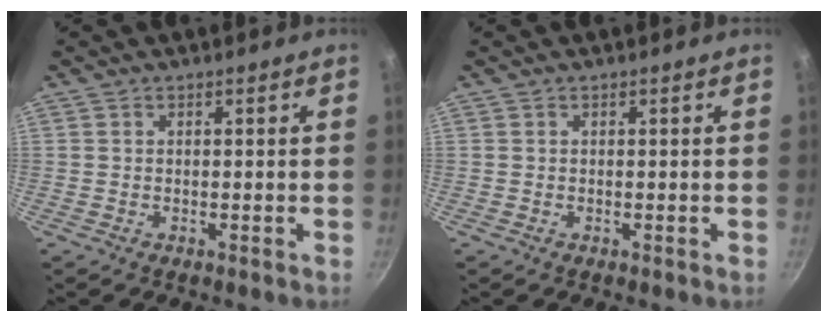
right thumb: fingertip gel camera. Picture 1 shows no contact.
{"total": 0.0}